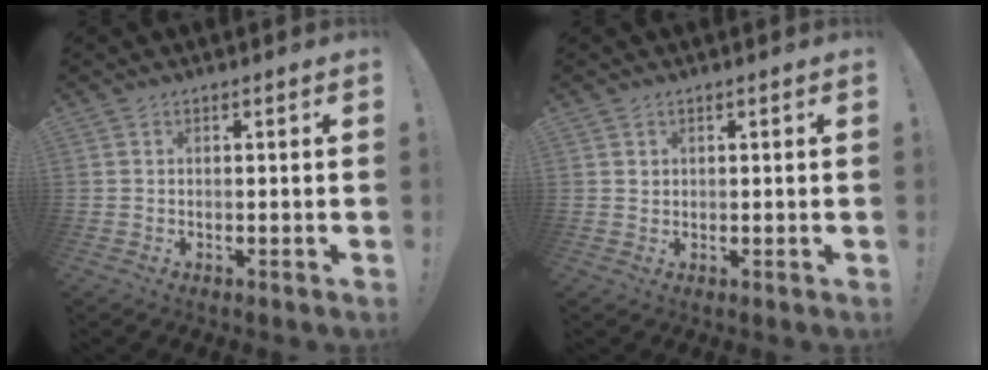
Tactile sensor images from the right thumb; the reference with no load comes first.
{"total": 1.2, "force": [0.7, 0.9, 0.3], "torque": [0.001, -0.001, 0.012]}